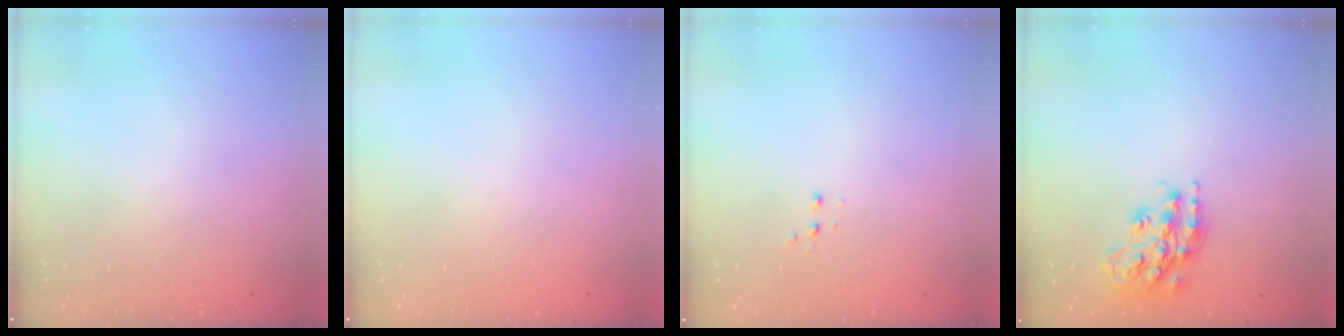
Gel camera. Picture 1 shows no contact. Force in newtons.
{"total": 0.0}
{"total": 3.3, "press": 3.2, "slide": 0.7}
{"total": 17.5, "press": 17.5, "slide": 1.3}